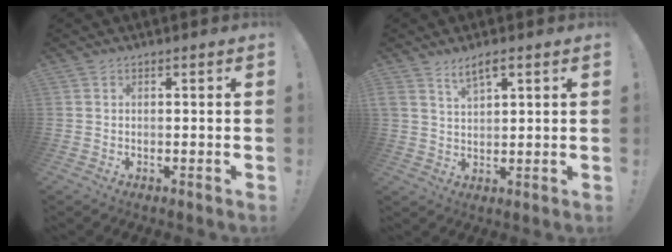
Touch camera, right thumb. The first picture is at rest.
{"total": 4.8, "force": [3.3, 1.5, 3.1], "torque": [-0.059, -0.011, 0.058]}